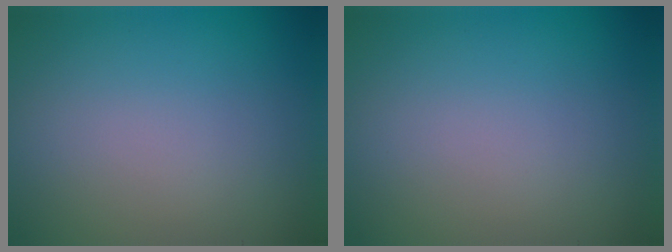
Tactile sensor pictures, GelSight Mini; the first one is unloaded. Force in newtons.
{"total": 0.0}